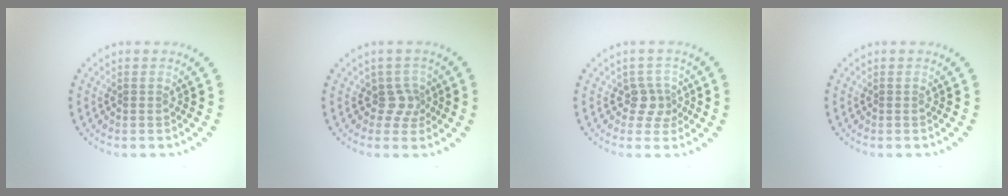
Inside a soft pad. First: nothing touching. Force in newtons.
{"total": 1.9, "press": 1.4, "slide": 1.3}
{"total": 2.1, "press": 1.6, "slide": 1.4}
{"total": 0.0}